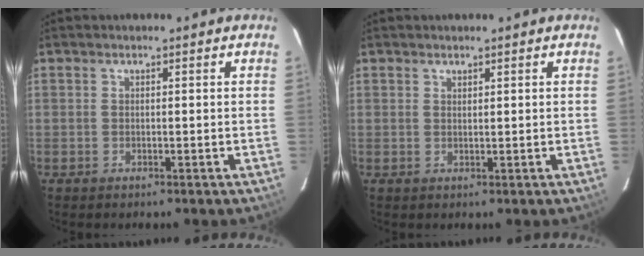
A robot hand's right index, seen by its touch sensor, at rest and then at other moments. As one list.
[{"total": 0.7, "force": [0.6, 0.3, 0.1], "torque": [-0.002, 0.001, 0.012]}]